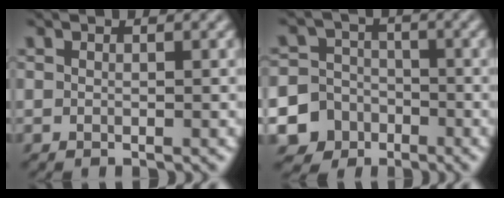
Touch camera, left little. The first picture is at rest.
{"total": 9.8, "force": [-4.8, 8.5, 1.4], "torque": [-0.033, -0.030, -0.104]}